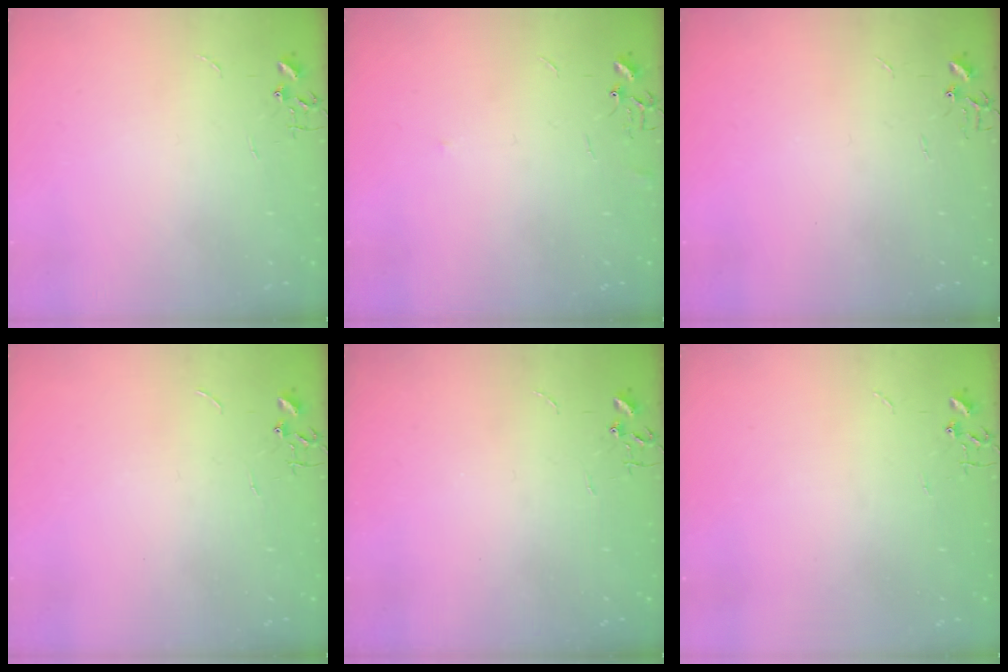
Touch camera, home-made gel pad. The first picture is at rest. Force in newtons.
{"total": 4.3, "press": 4.2, "slide": 0.4}
{"total": 0.0}
{"total": 0.0}
{"total": 0.0}
{"total": 0.0}